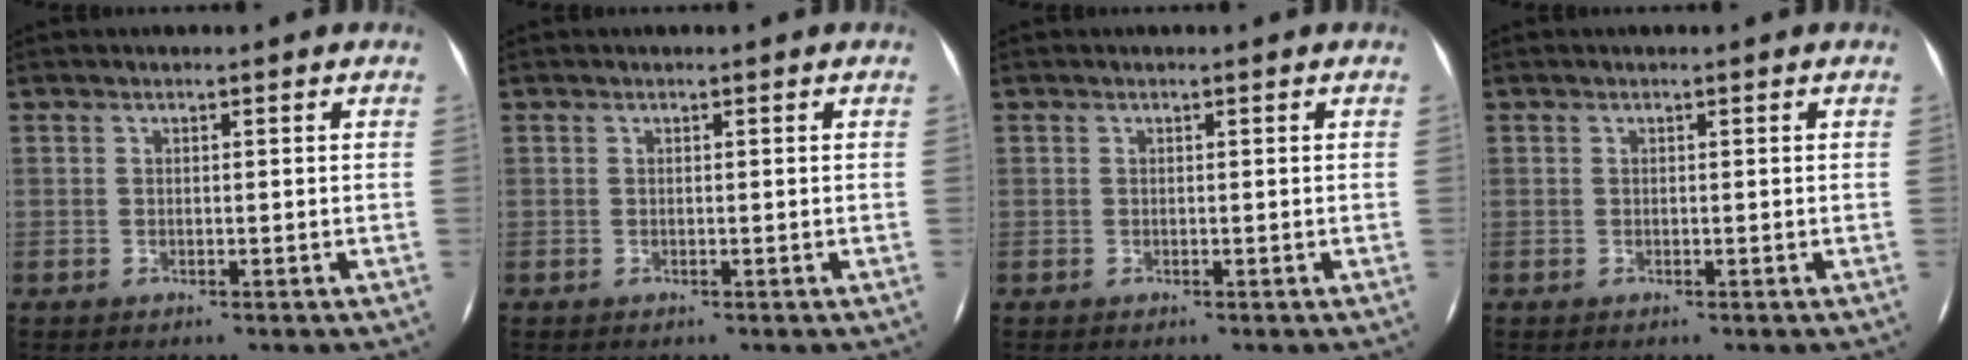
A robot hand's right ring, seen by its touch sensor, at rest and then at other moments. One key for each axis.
{"total": 0.0}
{"total": 0.0}
{"total": 0.0}